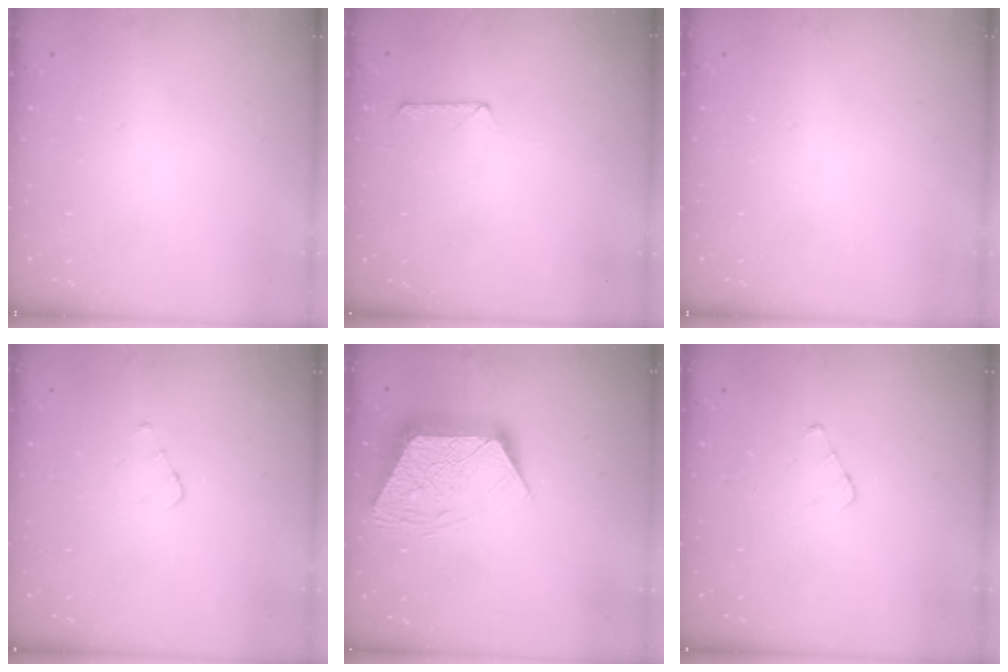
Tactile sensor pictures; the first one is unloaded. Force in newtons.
{"total": 6.8, "press": 6.8, "slide": 0.8}
{"total": 0.0}
{"total": 2.7, "press": 2.7, "slide": 0.3}
{"total": 12.5, "press": 12.4, "slide": 1.0}
{"total": 3.1, "press": 3.1, "slide": 0.4}